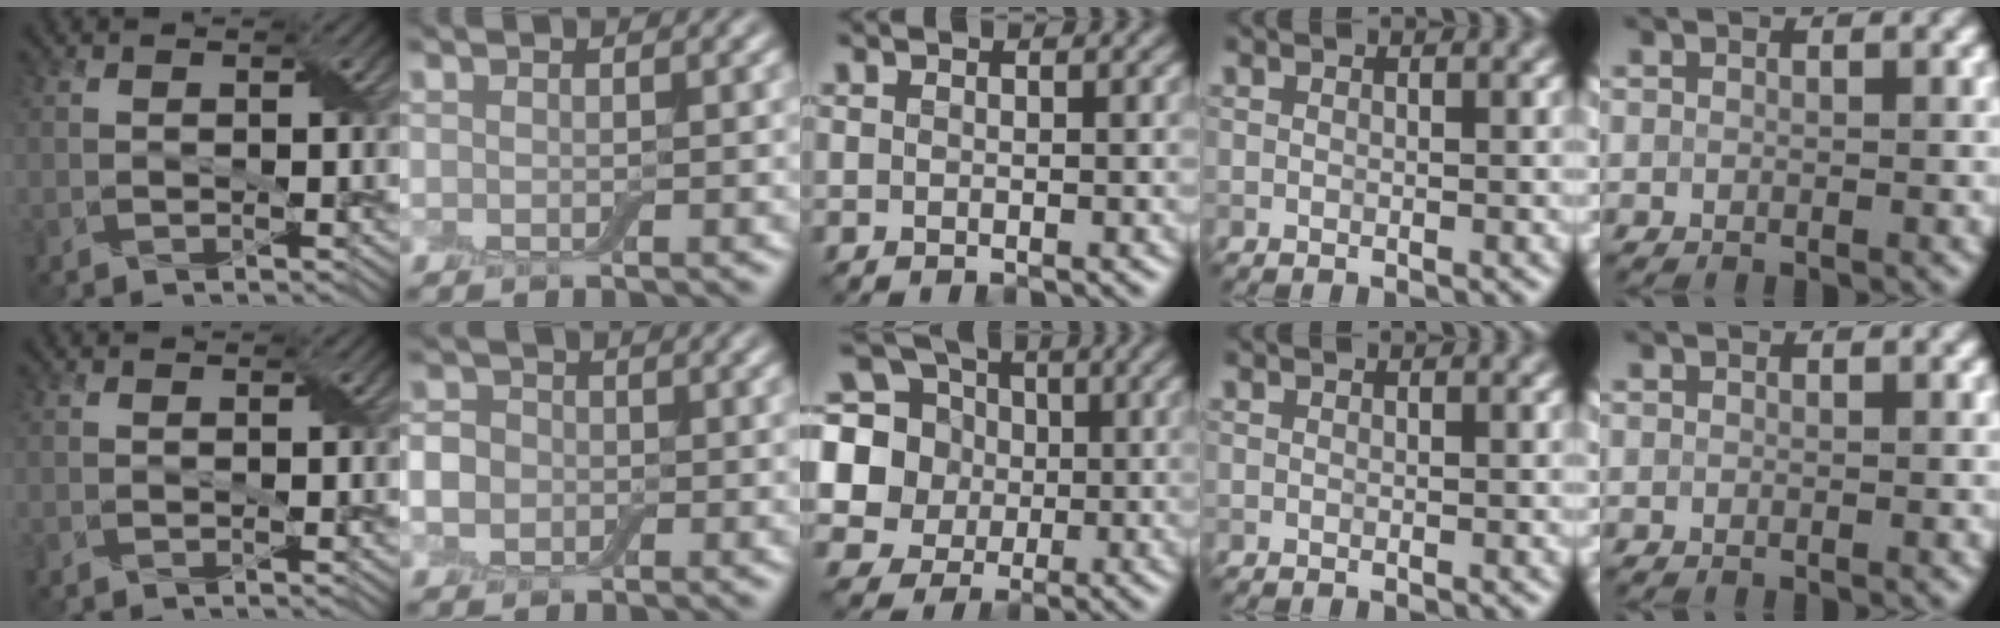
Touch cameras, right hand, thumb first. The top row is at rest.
{"index": {"total": 3.3, "force": [-0.6, 2.8, 1.5], "torque": [-0.022, 0.001, -0.021]}, "middle": {"total": 9.1, "force": [0.9, 8.3, 3.6], "torque": [-0.097, 0.018, -0.007]}}